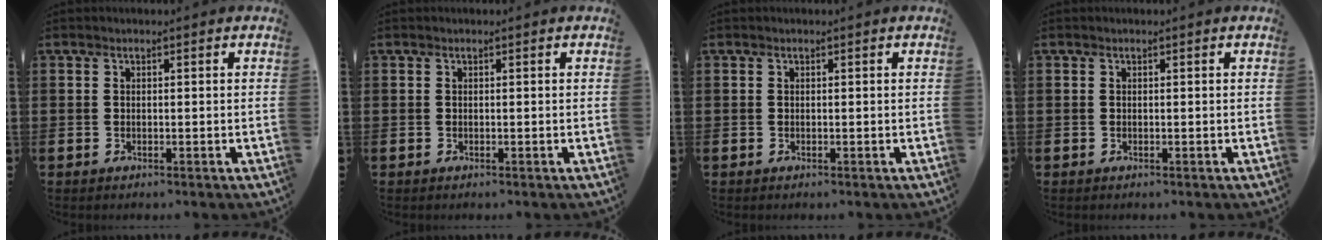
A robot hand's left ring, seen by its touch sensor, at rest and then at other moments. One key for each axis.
{"total": 0.0}
{"total": 0.0}
{"total": 0.0}